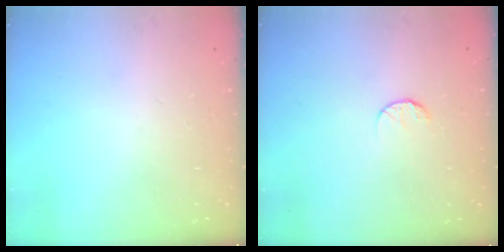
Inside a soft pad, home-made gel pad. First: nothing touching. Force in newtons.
{"total": 6.0, "press": 6.0, "slide": 0.6}